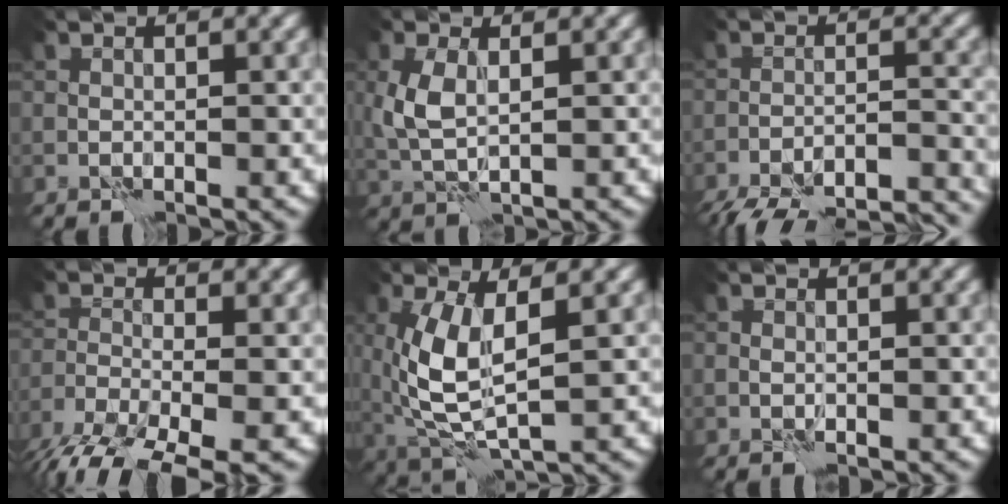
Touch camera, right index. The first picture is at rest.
{"total": 3.3, "force": [0.8, 1.6, 2.8], "torque": [-0.072, 0.002, 0.020]}
{"total": 16.7, "force": [-15.6, 3.7, 4.5], "torque": [-0.054, -0.011, -0.199]}
{"total": 7.1, "force": [-5.0, 2.1, 4.6], "torque": [-0.089, -0.020, -0.099]}
{"total": 6.5, "force": [1.0, 2.4, 5.9], "torque": [-0.144, -0.006, 0.023]}
{"total": 0.0}